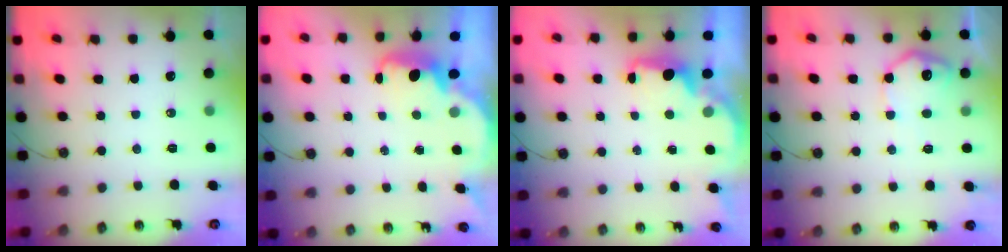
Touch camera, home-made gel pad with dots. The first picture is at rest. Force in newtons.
{"total": 2.5, "press": 2.4, "slide": 0.6}
{"total": 2.2, "press": 2.1, "slide": 0.6}
{"total": 10.7, "press": 10.7, "slide": 0.5}